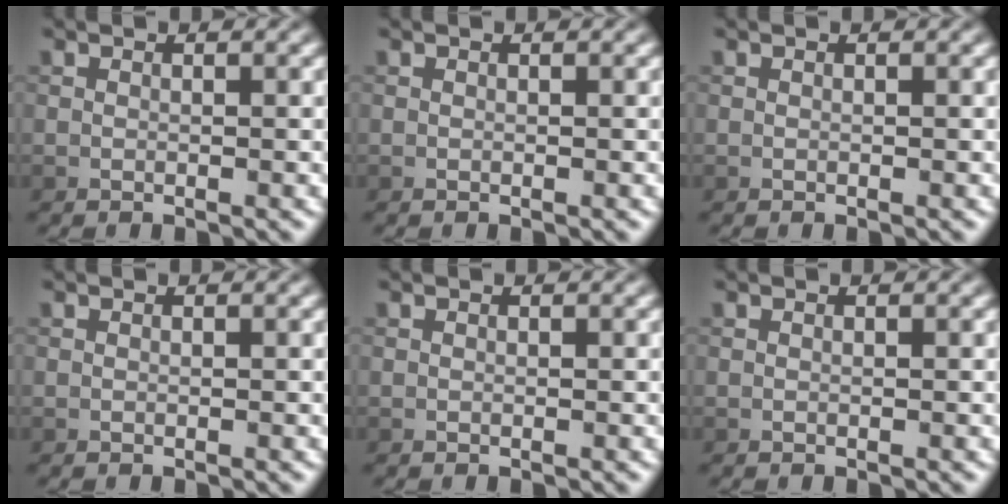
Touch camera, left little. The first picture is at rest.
{"total": 0.0}
{"total": 0.0}
{"total": 0.0}
{"total": 0.0}
{"total": 0.0}